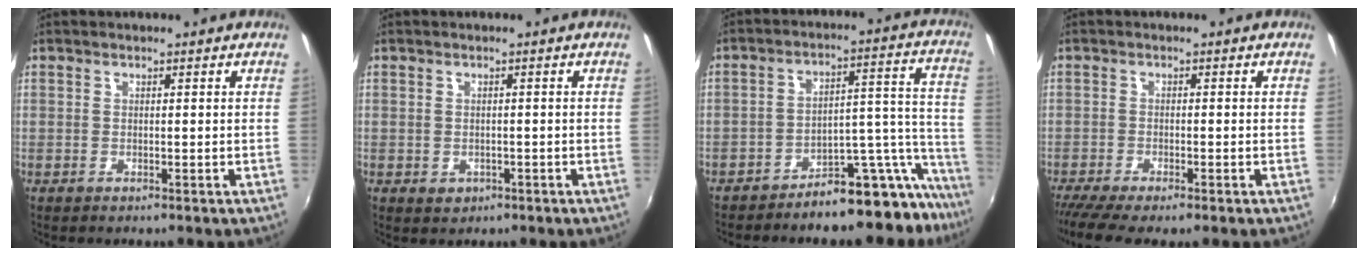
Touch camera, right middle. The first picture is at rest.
{"total": 1.6, "force": [-0.6, 1.4, 0.7], "torque": [-0.011, -0.003, -0.005]}
{"total": 15.4, "force": [-14.5, 2.4, 4.6], "torque": [-0.023, 0.044, -0.215]}
{"total": 5.5, "force": [-4.5, 0.1, 3.2], "torque": [-0.077, -0.030, -0.081]}